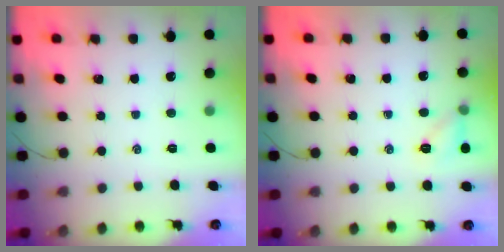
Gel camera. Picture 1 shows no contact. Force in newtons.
{"total": 7.4, "press": 7.2, "slide": 1.3}